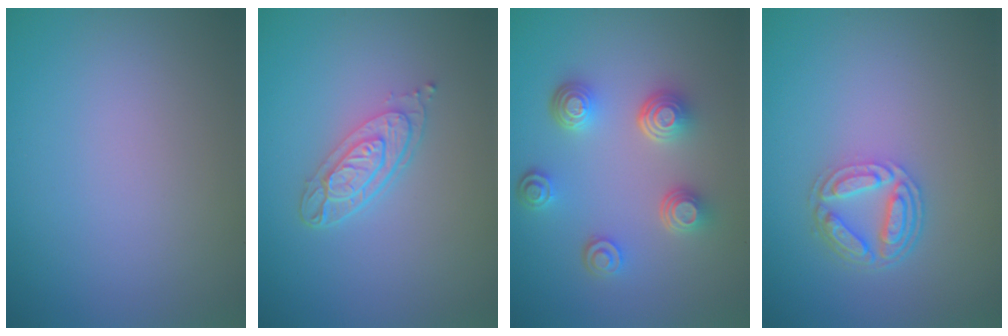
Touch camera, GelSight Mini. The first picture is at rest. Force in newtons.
{"total": 3.9, "press": 2.8, "slide": 2.6}
{"total": 4.5, "press": 3.5, "slide": 2.9}
{"total": 4.1, "press": 3.2, "slide": 2.6}